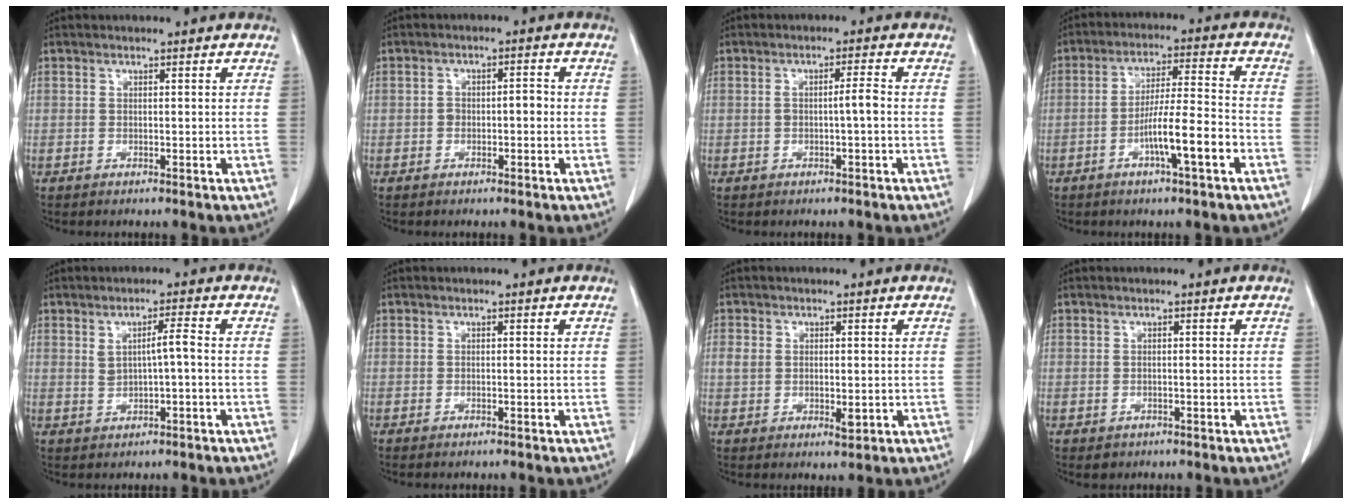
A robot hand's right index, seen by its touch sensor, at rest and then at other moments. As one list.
[{"total": 3.5, "force": [-0.6, 2.1, 2.8], "torque": [-0.052, 0.023, -0.006]}, {"total": 3.0, "force": [-0.4, 0.5, 3.0], "torque": [-0.058, 0.010, -0.004]}, {"total": 9.7, "force": [-3.9, 0.7, 8.9], "torque": [-0.155, 0.007, -0.065]}, {"total": 3.7, "force": [0.3, 0.8, 3.6], "torque": [-0.066, 0.007, 0.010]}, {"total": 0.7, "force": [-0.3, 0.4, 0.5], "torque": [-0.014, -0.001, -0.002]}, {"total": 4.9, "force": [-0.2, 3.0, 3.8], "torque": [-0.073, 0.004, 0.004]}, {"total": 2.0, "force": [-0.6, 1.8, 0.6], "torque": [-0.005, 0.001, 0.002]}]